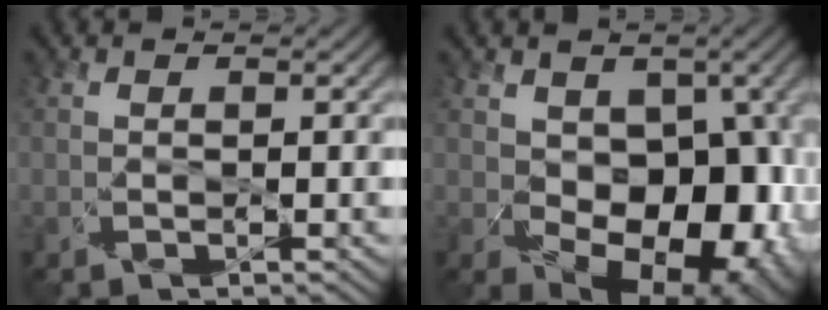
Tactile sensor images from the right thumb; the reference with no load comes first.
{"total": 15.8, "force": [-3.2, 10.9, 11.0], "torque": [-0.131, -0.048, -0.011]}